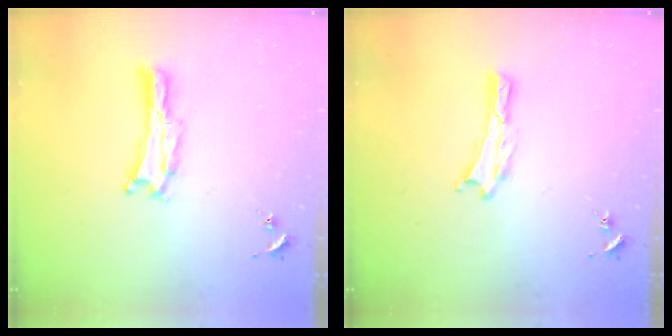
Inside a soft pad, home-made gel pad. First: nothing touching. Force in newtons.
{"total": 0.0}